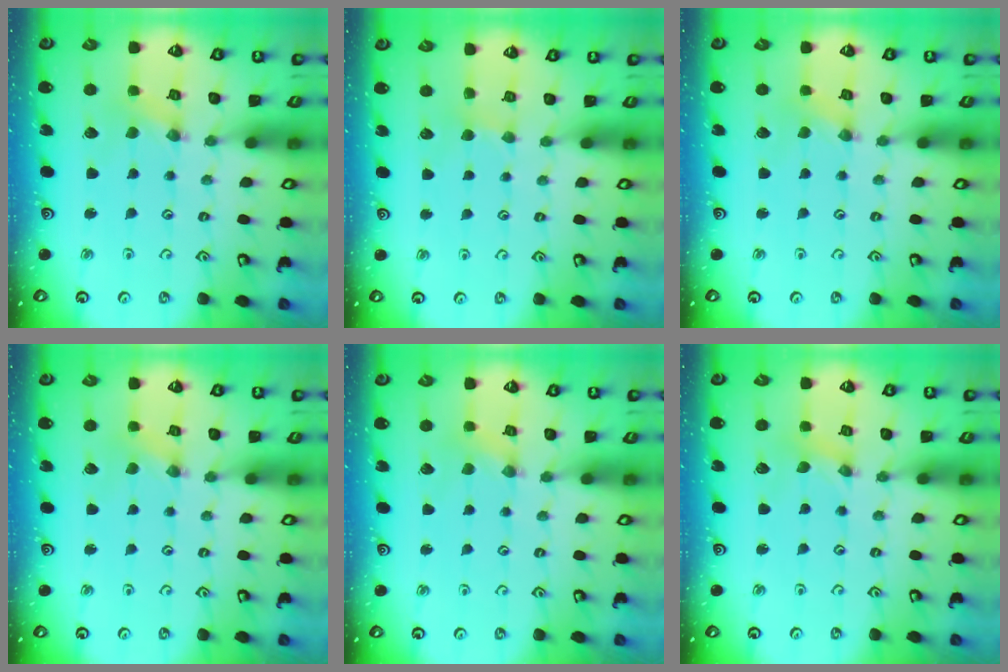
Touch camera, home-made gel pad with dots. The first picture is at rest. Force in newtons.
{"total": 2.8, "press": 2.7, "slide": 0.4}
{"total": 0.0}
{"total": 0.0}
{"total": 1.8, "press": 1.8, "slide": 0.4}
{"total": 0.0}